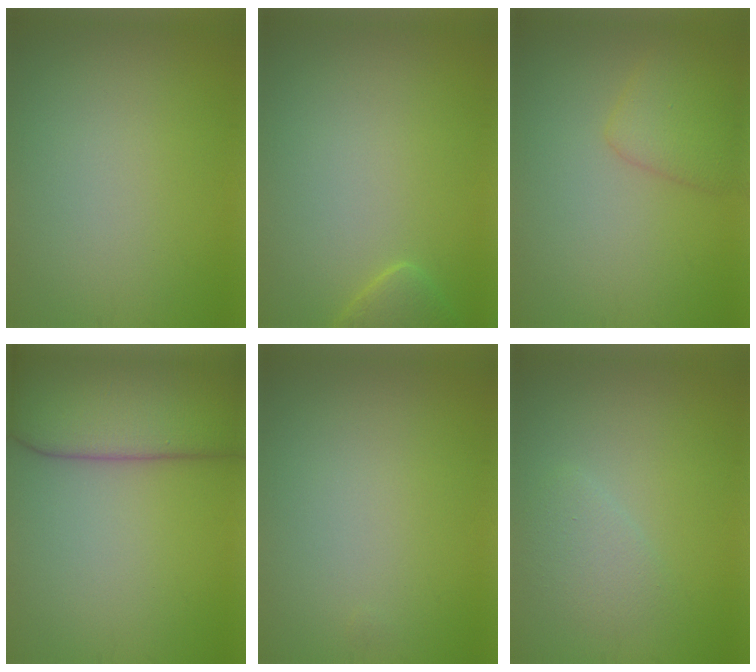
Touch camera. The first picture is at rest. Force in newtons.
{"total": 1.9, "press": 1.9, "slide": 0.2}
{"total": 2.7, "press": 2.7, "slide": 0.2}
{"total": 11.0, "press": 11.0, "slide": 0.8}
{"total": 0.0}
{"total": 1.9, "press": 1.9, "slide": 0.1}